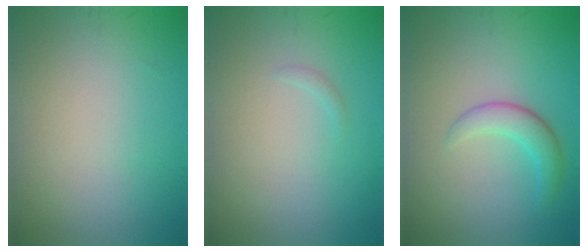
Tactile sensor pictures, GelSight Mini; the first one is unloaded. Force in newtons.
{"total": 0.5, "press": 0.5, "slide": 0.1}
{"total": 2.5, "press": 2.5, "slide": 0.2}